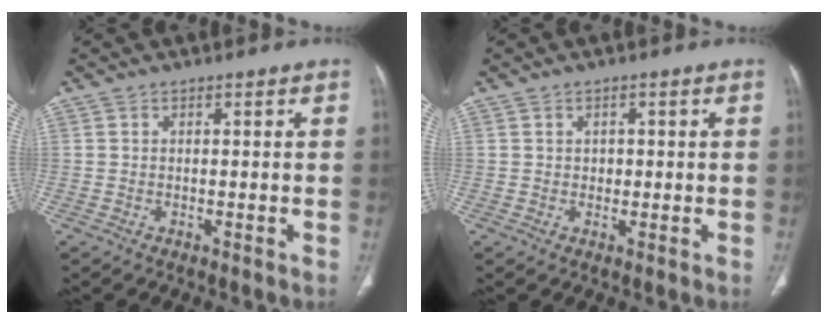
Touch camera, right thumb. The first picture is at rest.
{"total": 1.6, "force": [0.4, 1.3, 0.9], "torque": [-0.004, 0.000, 0.007]}